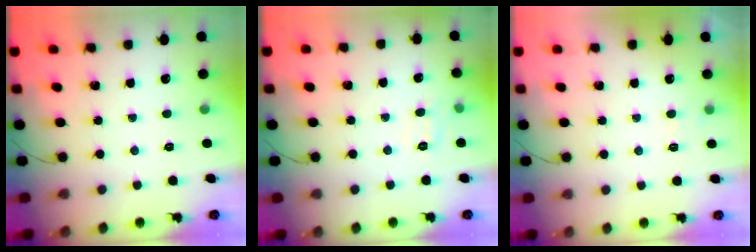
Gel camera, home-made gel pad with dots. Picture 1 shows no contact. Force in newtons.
{"total": 6.4, "press": 6.2, "slide": 1.4}
{"total": 2.3, "press": 2.0, "slide": 1.2}